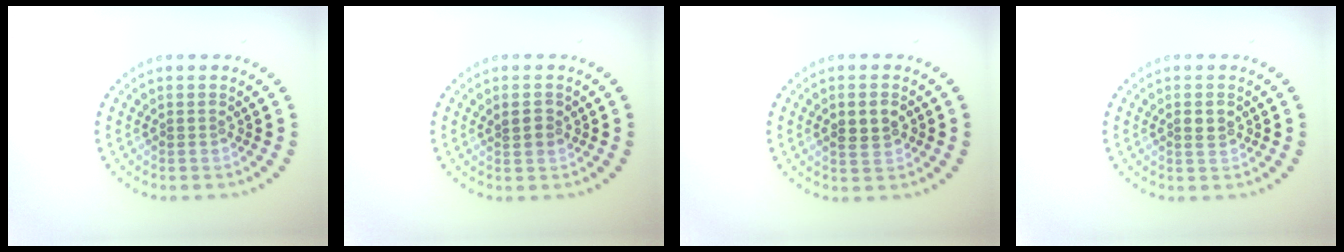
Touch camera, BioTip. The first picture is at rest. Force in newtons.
{"total": 1.5, "press": 1.4, "slide": 0.3}
{"total": 2.5, "press": 2.5, "slide": 0.1}
{"total": 1.3, "press": 1.3, "slide": 0.2}